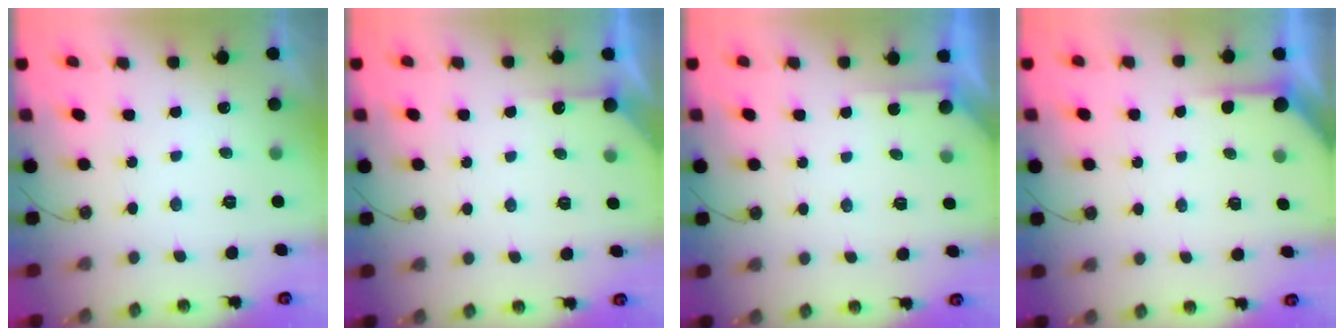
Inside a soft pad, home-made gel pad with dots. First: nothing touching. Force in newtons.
{"total": 4.5, "press": 4.5, "slide": 0.3}
{"total": 2.8, "press": 2.8, "slide": 0.2}
{"total": 2.8, "press": 2.7, "slide": 0.3}